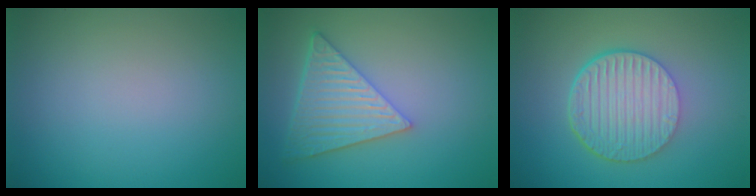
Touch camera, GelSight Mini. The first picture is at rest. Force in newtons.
{"total": 5.9, "press": 4.4, "slide": 3.9}
{"total": 6.7, "press": 4.6, "slide": 4.9}